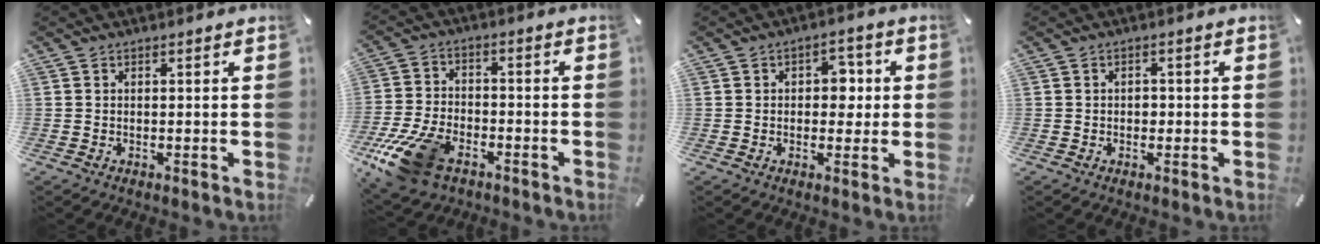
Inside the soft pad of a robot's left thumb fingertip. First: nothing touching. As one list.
[{"total": 14.3, "force": [-8.0, 7.9, 8.9], "torque": [-0.177, 0.035, -0.137]}, {"total": 5.8, "force": [0.2, 4.2, 4.1], "torque": [-0.040, -0.002, -0.008]}, {"total": 1.5, "force": [-0.3, 1.2, 0.8], "torque": [-0.016, 0.004, -0.007]}]